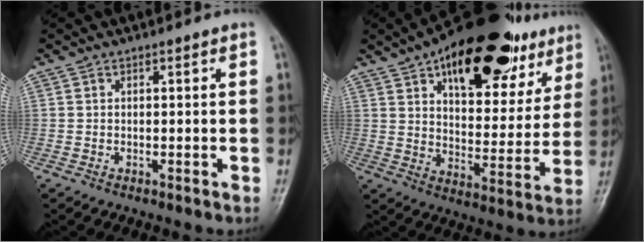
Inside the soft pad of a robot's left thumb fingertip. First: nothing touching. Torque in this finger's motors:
{"motor_torque": [0.77, 0.69, 1.61, -1.17, 0.27]}